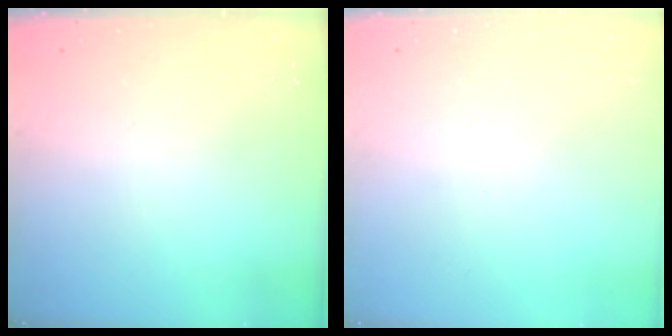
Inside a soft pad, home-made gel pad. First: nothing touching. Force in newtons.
{"total": 0.0}